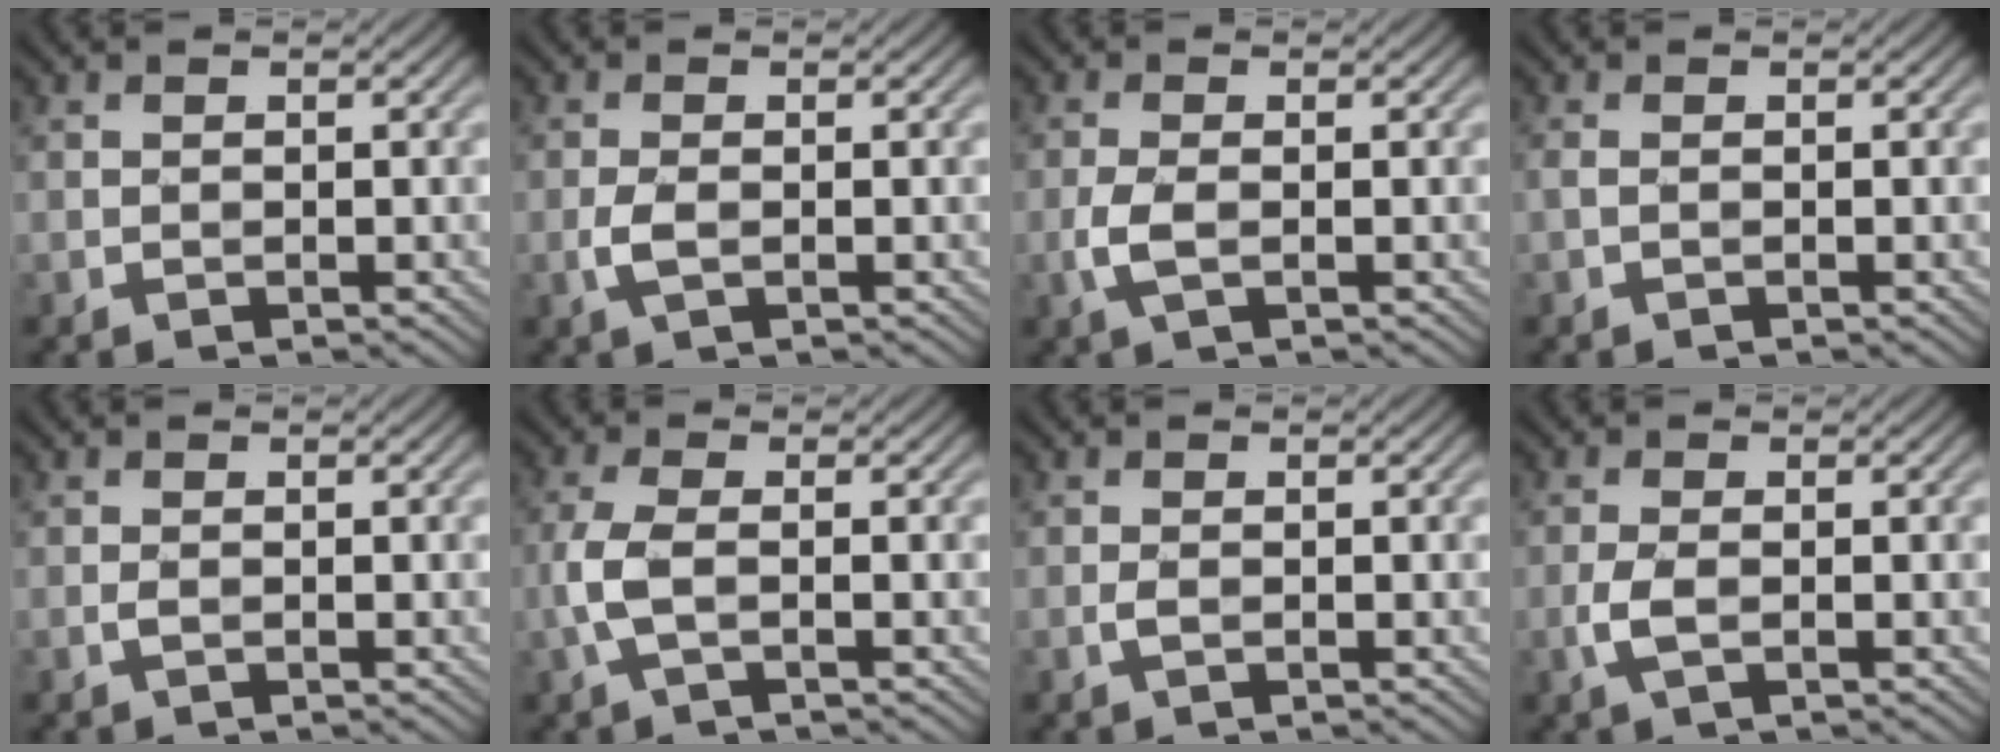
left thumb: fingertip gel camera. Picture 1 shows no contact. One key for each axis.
{"total": 2.2, "fx": -0.6, "fy": 0.8, "fz": 1.9, "tx": -0.049, "ty": 0.000, "tz": -0.016}
{"total": 2.8, "fx": -0.8, "fy": 1.0, "fz": 2.5, "tx": -0.068, "ty": -0.003, "tz": -0.022}
{"total": 0.9, "fx": -0.2, "fy": 0.2, "fz": 0.9, "tx": -0.024, "ty": 0.001, "tz": -0.007}
{"total": 0.6, "fx": -0.2, "fy": 0.2, "fz": 0.6, "tx": -0.015, "ty": 0.000, "tz": -0.004}
{"total": 3.8, "fx": -0.8, "fy": 1.3, "fz": 3.5, "tx": -0.092, "ty": 0.002, "tz": -0.023}
{"total": 0.9, "fx": -0.3, "fy": 0.3, "fz": 0.8, "tx": -0.022, "ty": 0.000, "tz": -0.006}
{"total": 2.5, "fx": -0.7, "fy": 0.9, "fz": 2.3, "tx": -0.060, "ty": -0.002, "tz": -0.019}